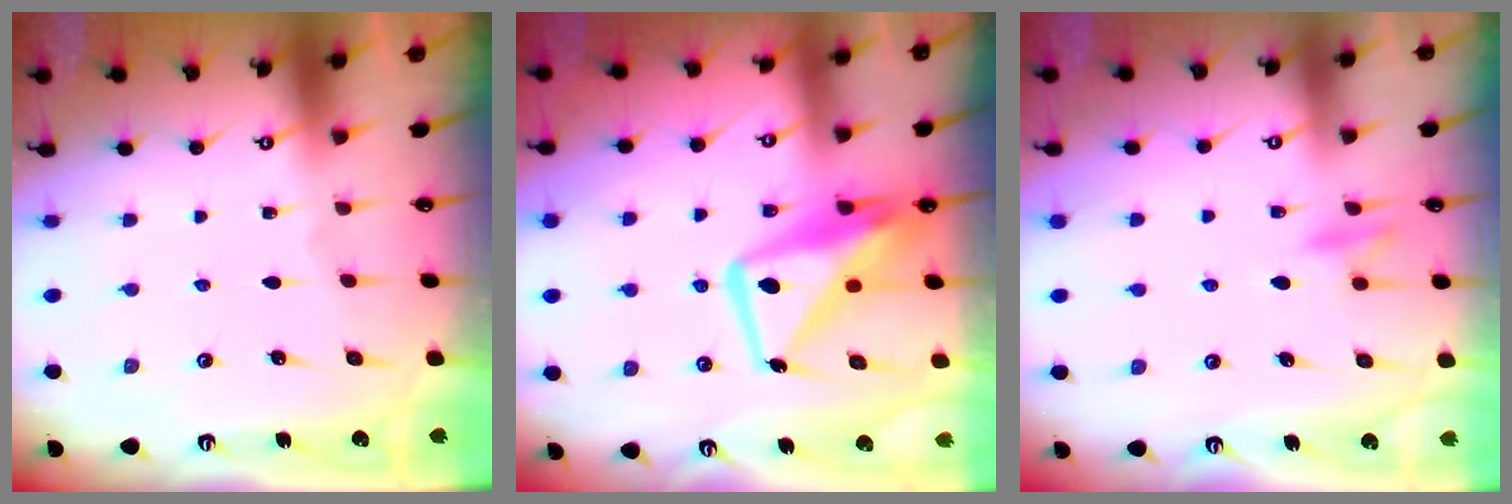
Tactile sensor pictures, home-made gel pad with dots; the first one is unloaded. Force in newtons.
{"total": 14.3, "press": 14.2, "slide": 1.1}
{"total": 8.9, "press": 8.9, "slide": 0.9}